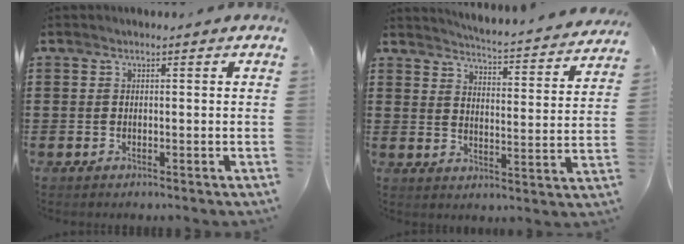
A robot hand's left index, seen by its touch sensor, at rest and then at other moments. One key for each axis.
{"total": 3.8, "fx": 3.7, "fy": -0.8, "fz": 0.6, "tx": -0.026, "ty": -0.045, "tz": 0.053}